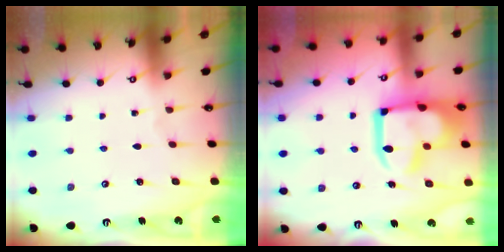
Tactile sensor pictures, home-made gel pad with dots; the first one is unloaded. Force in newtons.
{"total": 18.1, "press": 18.0, "slide": 1.8}